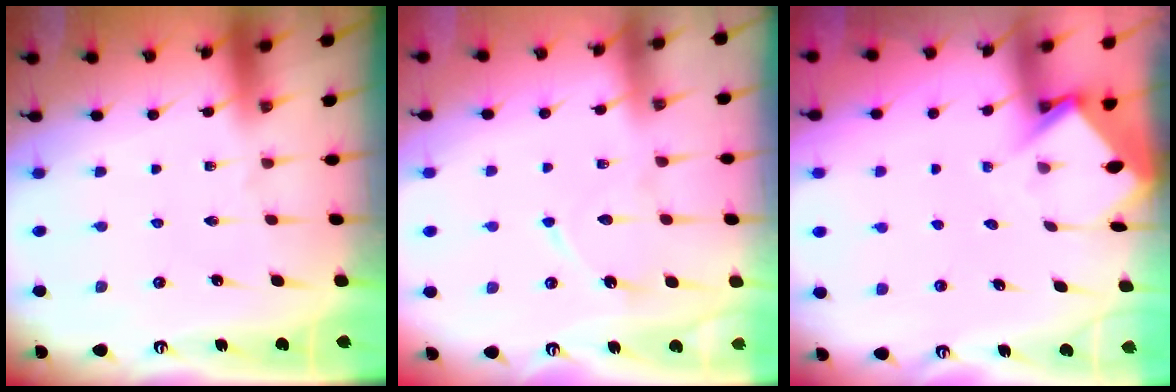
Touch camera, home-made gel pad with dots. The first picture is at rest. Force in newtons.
{"total": 7.7, "press": 7.7, "slide": 0.8}
{"total": 4.0, "press": 4.0, "slide": 0.3}